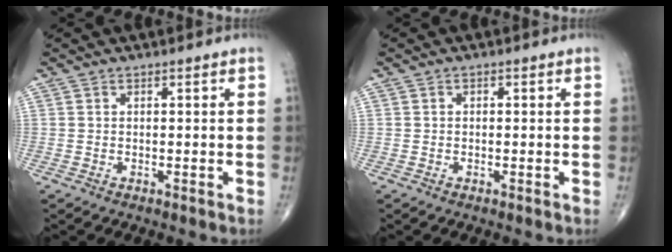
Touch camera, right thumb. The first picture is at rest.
{"total": 0.7, "force": [0.1, 0.5, 0.5], "torque": [-0.007, 0.004, 0.001]}